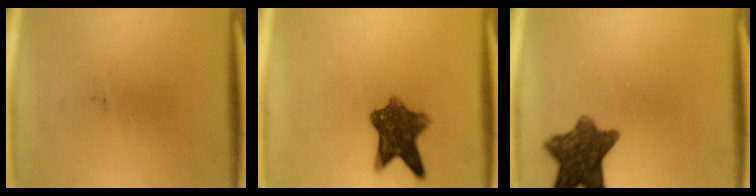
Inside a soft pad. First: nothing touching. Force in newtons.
{"total": 8.5}
{"total": 10.0}